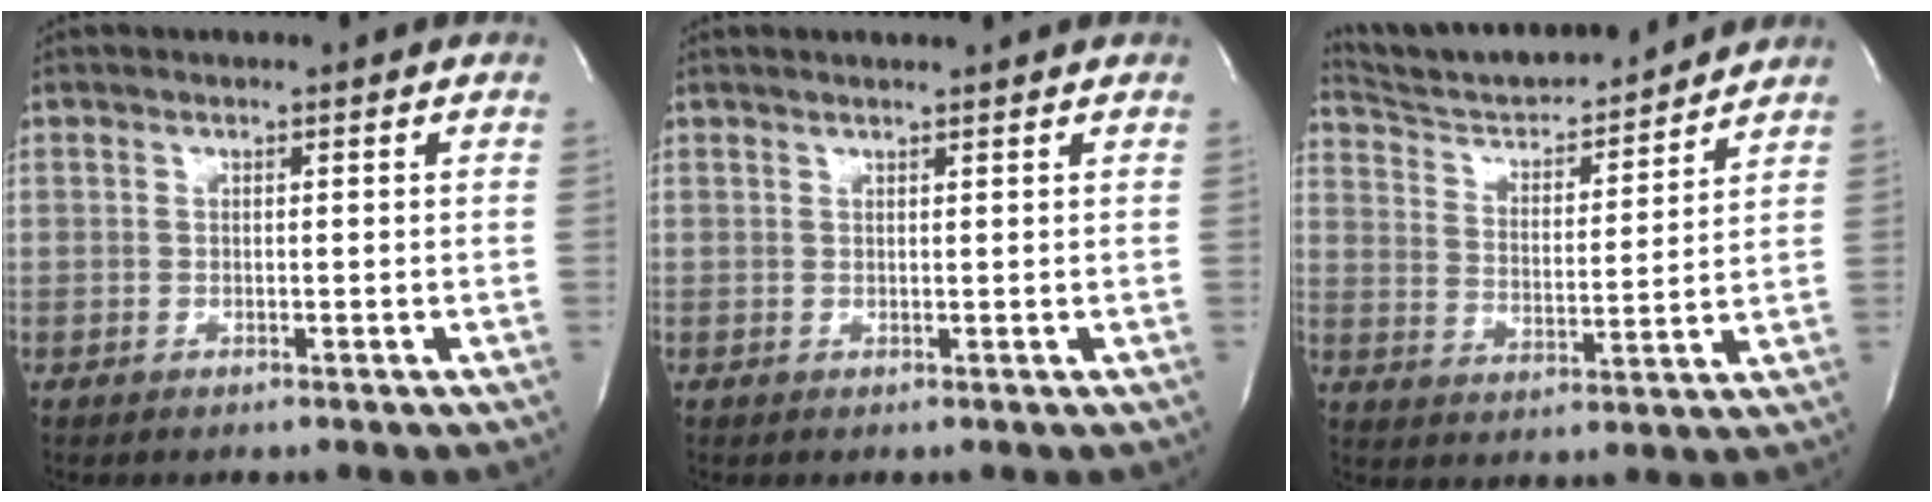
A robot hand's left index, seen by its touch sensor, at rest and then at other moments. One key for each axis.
{"total": 2.7, "fx": 2.5, "fy": -0.1, "fz": 1.0, "tx": -0.015, "ty": 0.012, "tz": 0.034}
{"total": 15.8, "fx": 15.0, "fy": 1.9, "fz": 4.8, "tx": -0.080, "ty": -0.003, "tz": 0.240}